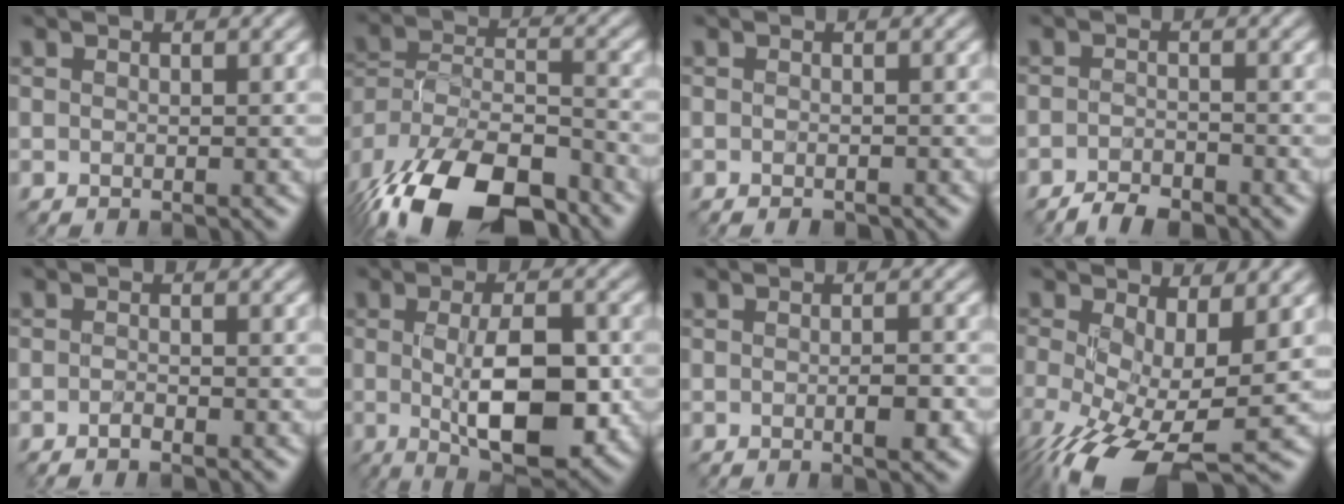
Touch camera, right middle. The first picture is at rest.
{"total": 16.7, "force": [-12.8, 6.7, 8.3], "torque": [-0.167, -0.025, -0.188]}
{"total": 1.0, "force": [-0.8, 0.4, 0.6], "torque": [-0.013, -0.005, -0.013]}
{"total": 2.7, "force": [-2.4, 0.7, 1.0], "torque": [-0.017, 0.001, -0.047]}
{"total": 1.1, "force": [-0.8, 0.1, 0.7], "torque": [-0.016, -0.002, -0.017]}
{"total": 8.4, "force": [-1.0, 2.9, 7.9], "torque": [-0.125, -0.011, -0.012]}
{"total": 1.8, "force": [-0.6, 0.3, 1.6], "torque": [-0.025, -0.004, -0.008]}
{"total": 10.9, "force": [-3.5, 4.7, 9.1], "torque": [-0.196, -0.035, -0.050]}